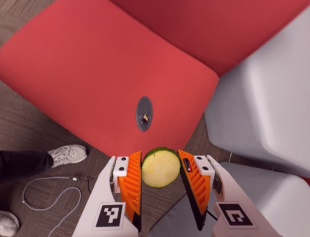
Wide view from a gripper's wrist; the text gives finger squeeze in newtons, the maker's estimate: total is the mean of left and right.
{"total": 8.2, "left": 8.5, "right": 8.0}